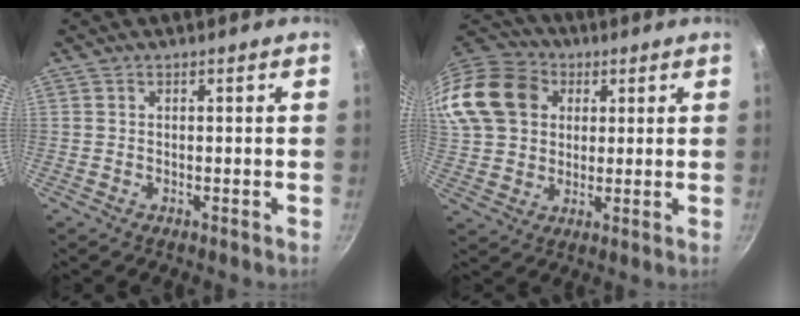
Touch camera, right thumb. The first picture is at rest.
{"total": 21.8, "force": [6.6, 17.4, 11.5], "torque": [-0.250, 0.033, 0.119]}